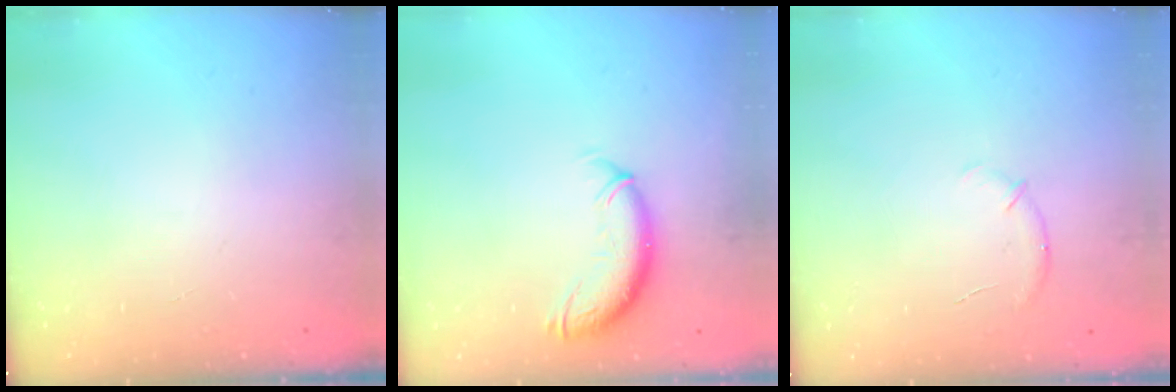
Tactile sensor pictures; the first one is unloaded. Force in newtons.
{"total": 10.4, "press": 10.3, "slide": 0.9}
{"total": 6.9, "press": 6.7, "slide": 1.8}